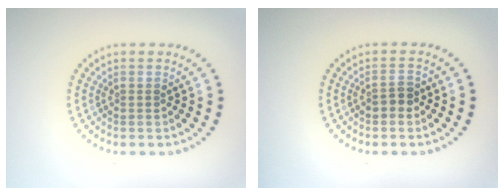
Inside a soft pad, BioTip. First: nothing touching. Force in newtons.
{"total": 1.5, "press": 1.4, "slide": 0.5}